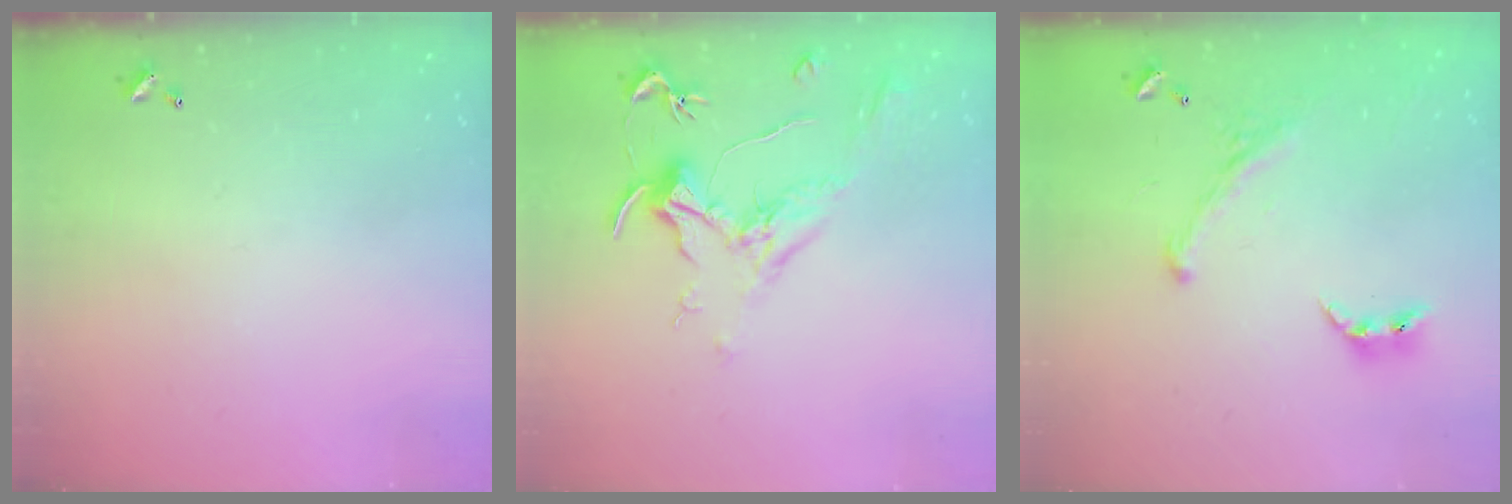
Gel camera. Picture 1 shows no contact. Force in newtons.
{"total": 1.9, "press": 1.7, "slide": 0.9}
{"total": 1.6, "press": 1.1, "slide": 1.2}